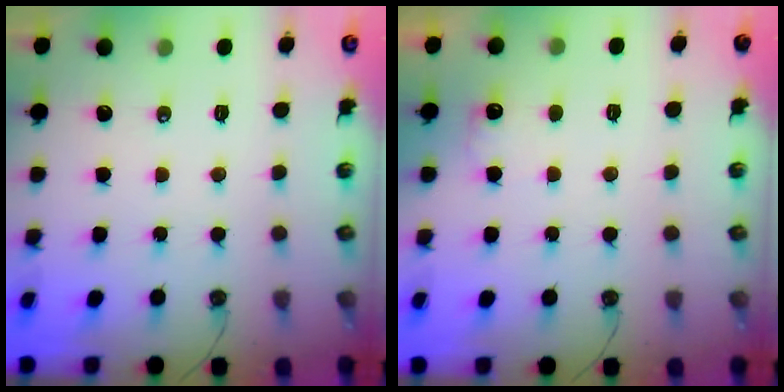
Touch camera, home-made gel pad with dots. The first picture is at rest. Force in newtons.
{"total": 6.1, "press": 6.0, "slide": 1.0}